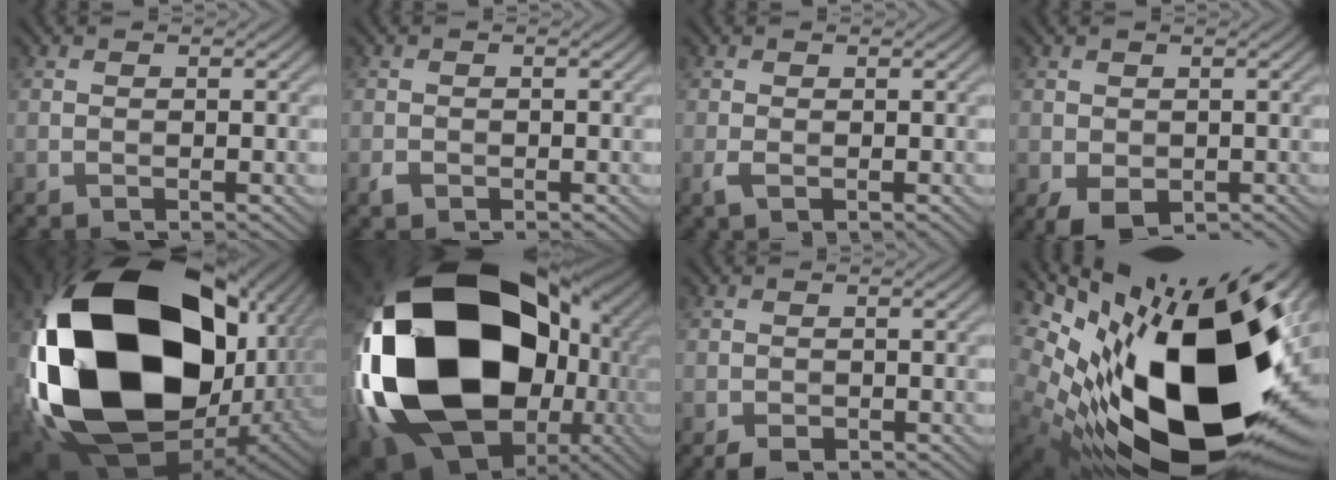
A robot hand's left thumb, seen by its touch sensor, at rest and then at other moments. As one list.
[{"total": 1.4, "force": [-0.7, 1.1, 0.3], "torque": [-0.008, -0.002, -0.018]}, {"total": 1.7, "force": [-0.1, 1.3, 1.1], "torque": [-0.026, 0.001, -0.006]}, {"total": 3.5, "force": [-0.8, 2.7, 2.0], "torque": [-0.051, -0.007, -0.016]}, {"total": 24.3, "force": [1.0, 16.9, 17.4], "torque": [-0.402, -0.088, 0.063]}, {"total": 25.1, "force": [-1.2, 18.7, 16.8], "torque": [-0.381, -0.076, 0.012]}, {"total": 2.3, "force": [-1.5, 1.5, 0.7], "torque": [-0.020, -0.006, -0.036]}, {"total": 22.9, "force": [0.9, 12.0, 19.5], "torque": [-0.380, -0.058, 0.036]}]